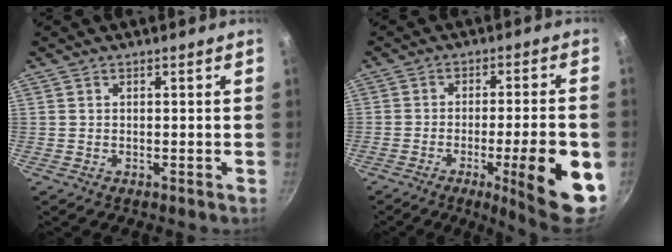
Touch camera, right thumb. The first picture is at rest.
{"total": 16.1, "force": [-5.2, 3.1, 14.9], "torque": [-0.188, 0.019, -0.069]}